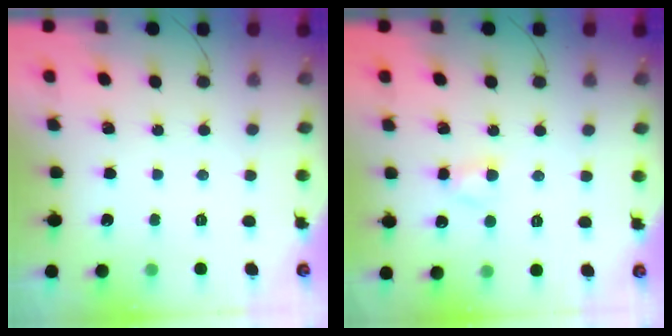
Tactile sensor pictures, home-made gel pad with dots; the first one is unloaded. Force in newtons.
{"total": 3.0, "press": 2.7, "slide": 1.3}